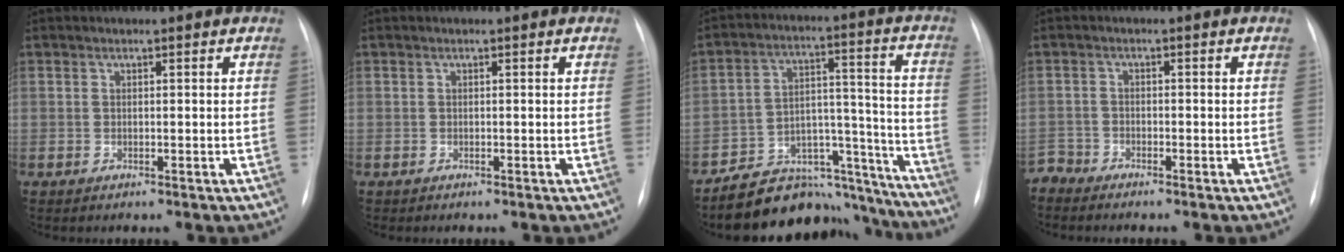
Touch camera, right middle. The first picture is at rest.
{"total": 0.0}
{"total": 17.3, "force": [-16.1, 5.6, 2.8], "torque": [-0.017, 0.068, -0.237]}
{"total": 2.3, "force": [-2.3, 0.0, -0.6], "torque": [0.017, -0.010, -0.043]}